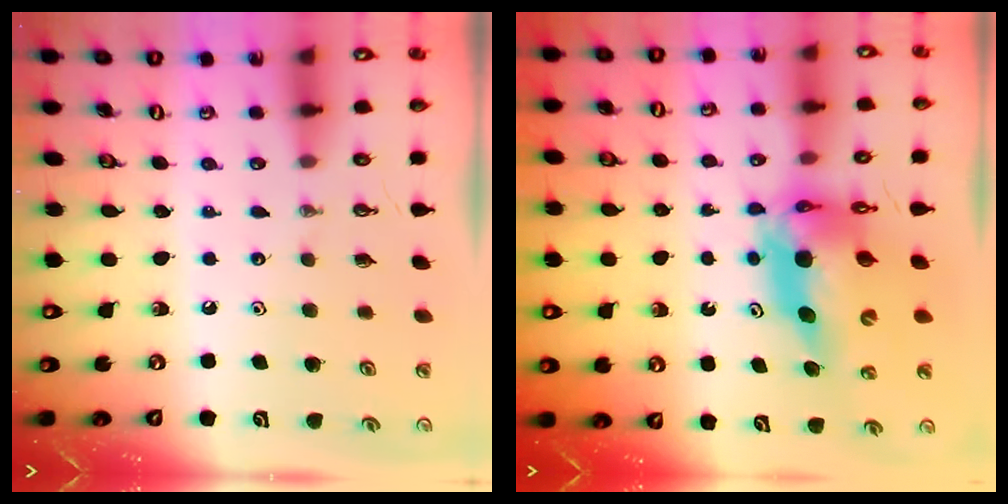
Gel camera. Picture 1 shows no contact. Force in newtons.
{"total": 12.5, "press": 12.4, "slide": 1.3}